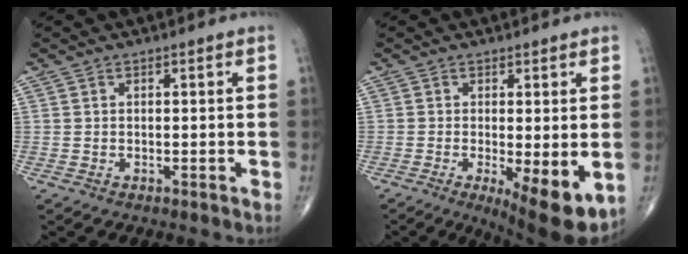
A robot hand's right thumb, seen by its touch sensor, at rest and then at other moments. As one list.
[{"total": 10.1, "force": [-2.6, 3.0, 9.3], "torque": [-0.132, -0.025, -0.032]}]